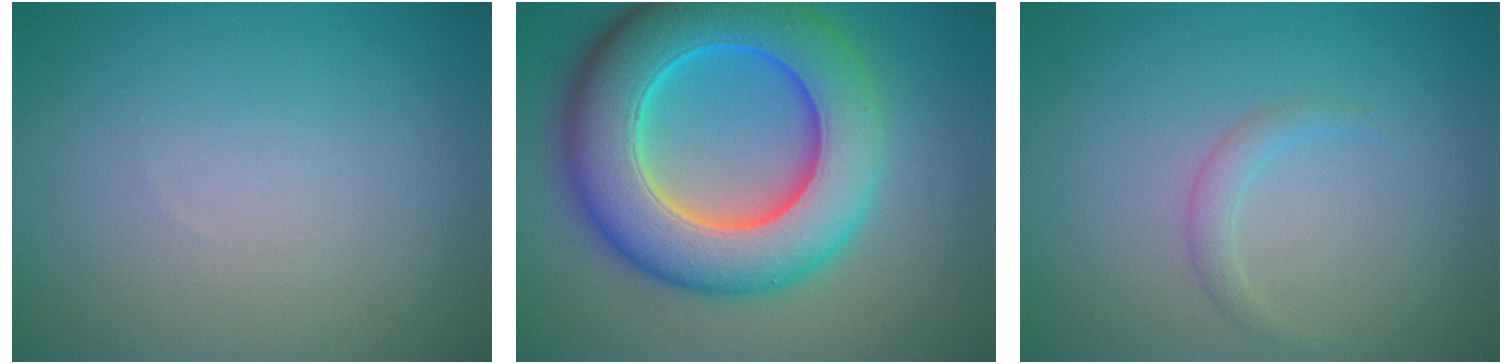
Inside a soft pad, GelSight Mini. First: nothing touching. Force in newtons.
{"total": 11.8, "press": 11.8, "slide": 0.2}
{"total": 1.1, "press": 1.1, "slide": 0.1}